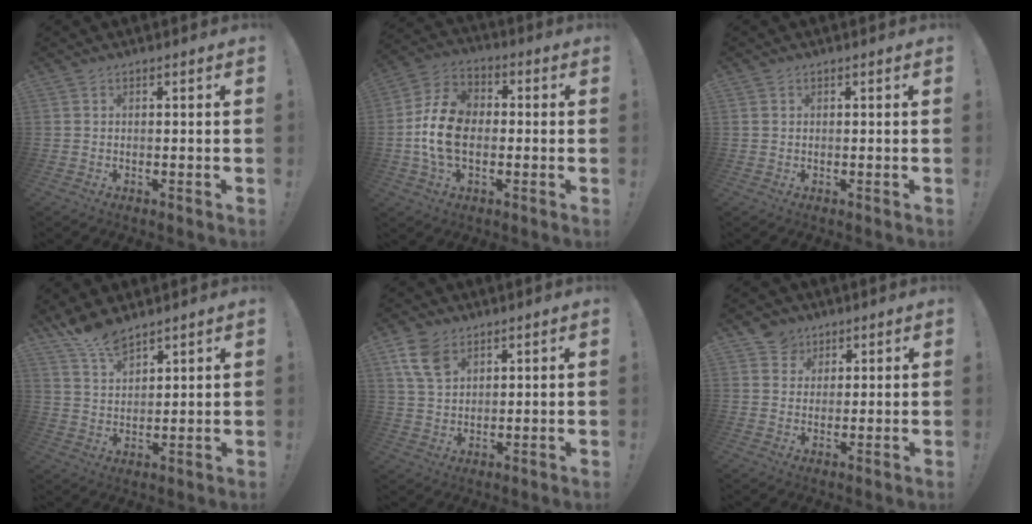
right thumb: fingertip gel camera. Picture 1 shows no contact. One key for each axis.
{"total": 14.3, "fx": -1.9, "fy": 9.8, "fz": 10.2, "tx": -0.189, "ty": 0.012, "tz": -0.036}
{"total": 0.6, "fx": 0.3, "fy": 0.6, "fz": 0.0, "tx": -0.006, "ty": 0.004, "tz": 0.007}
{"total": 8.6, "fx": 7.4, "fy": 2.9, "fz": 3.2, "tx": -0.067, "ty": -0.048, "tz": 0.142}
{"total": 9.0, "fx": 5.1, "fy": 5.5, "fz": 4.9, "tx": -0.093, "ty": -0.013, "tz": 0.104}
{"total": 6.4, "fx": 3.6, "fy": 5.3, "fz": 0.6, "tx": -0.003, "ty": -0.025, "tz": 0.070}